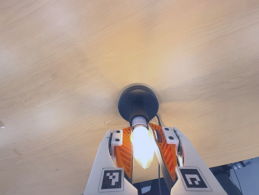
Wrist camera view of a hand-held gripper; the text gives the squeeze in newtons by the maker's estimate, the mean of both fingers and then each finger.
{"total": 15.9, "left": 16.7, "right": 15.0}